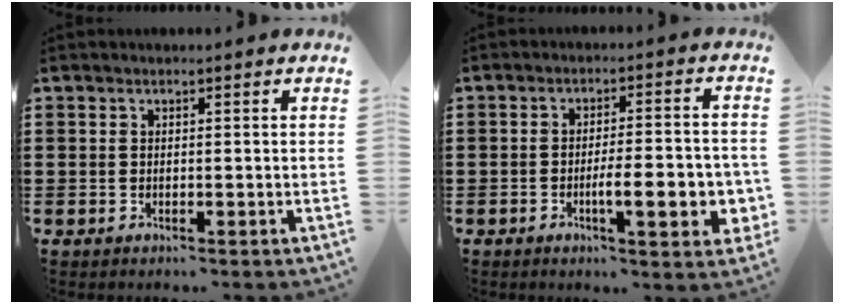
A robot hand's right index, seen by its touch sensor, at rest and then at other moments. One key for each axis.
{"total": 8.1, "fx": -2.2, "fy": 2.1, "fz": 7.5, "tx": -0.103, "ty": -0.004, "tz": -0.037}